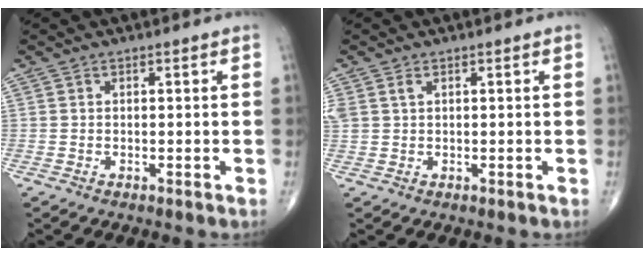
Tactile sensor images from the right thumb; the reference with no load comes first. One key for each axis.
{"total": 2.5, "fx": 1.0, "fy": 1.5, "fz": 1.7, "tx": -0.054, "ty": 0.014, "tz": 0.029}